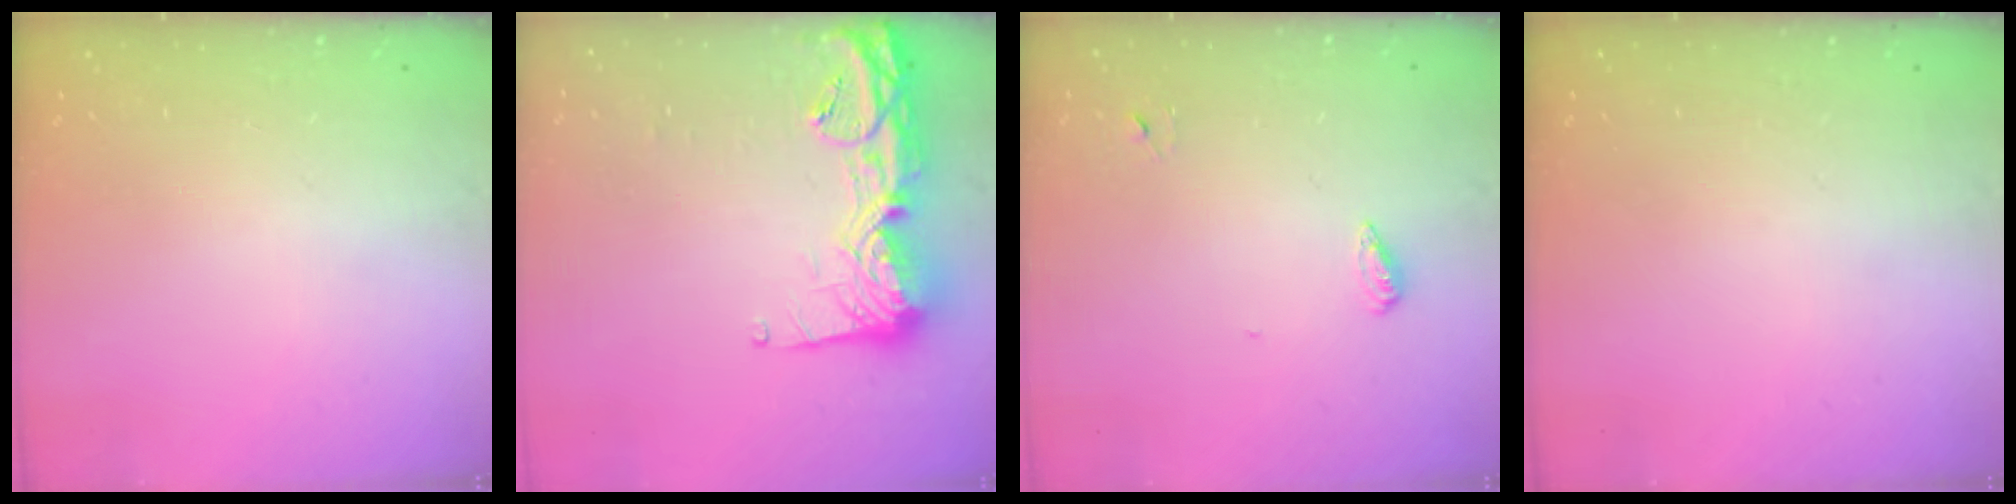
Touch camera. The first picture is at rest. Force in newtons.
{"total": 16.7, "press": 16.6, "slide": 1.5}
{"total": 4.6, "press": 4.4, "slide": 1.0}
{"total": 0.0}